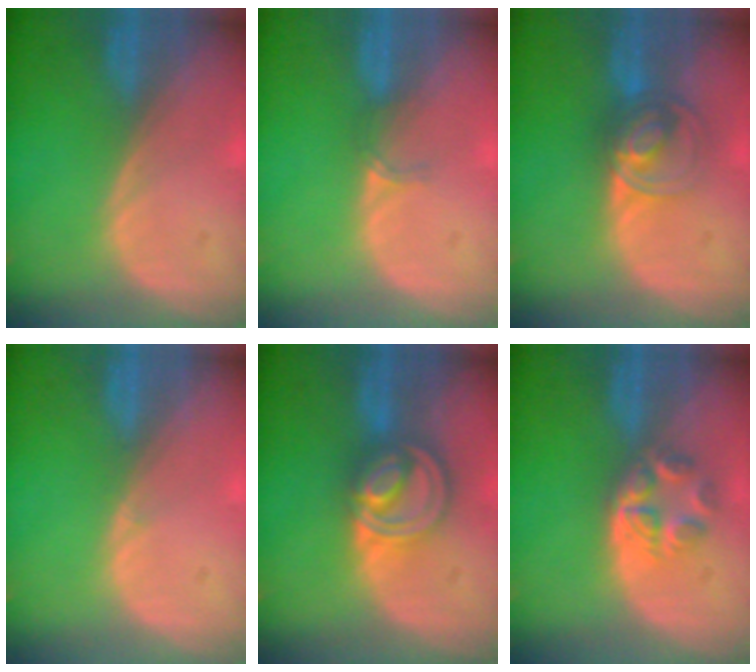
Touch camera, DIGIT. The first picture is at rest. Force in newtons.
{"total": 1.9, "press": 1.5, "slide": 1.2}
{"total": 7.6, "press": 6.2, "slide": 4.3}
{"total": 0.6, "press": 0.2, "slide": 0.5}
{"total": 8.5, "press": 7.1, "slide": 4.6}
{"total": 6.1, "press": 5.1, "slide": 3.3}